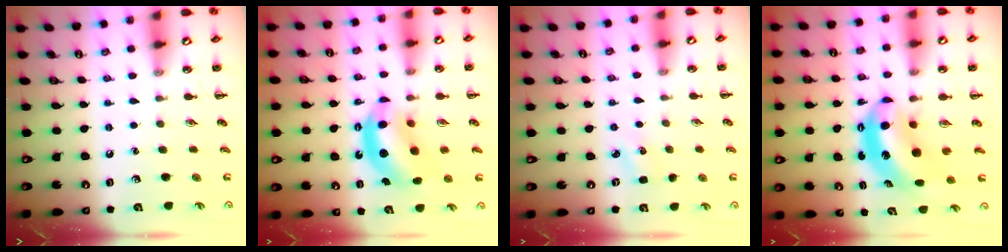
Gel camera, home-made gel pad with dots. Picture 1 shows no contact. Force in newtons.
{"total": 10.9, "press": 10.5, "slide": 2.9}
{"total": 2.7, "press": 2.6, "slide": 0.8}
{"total": 7.3, "press": 7.1, "slide": 1.7}